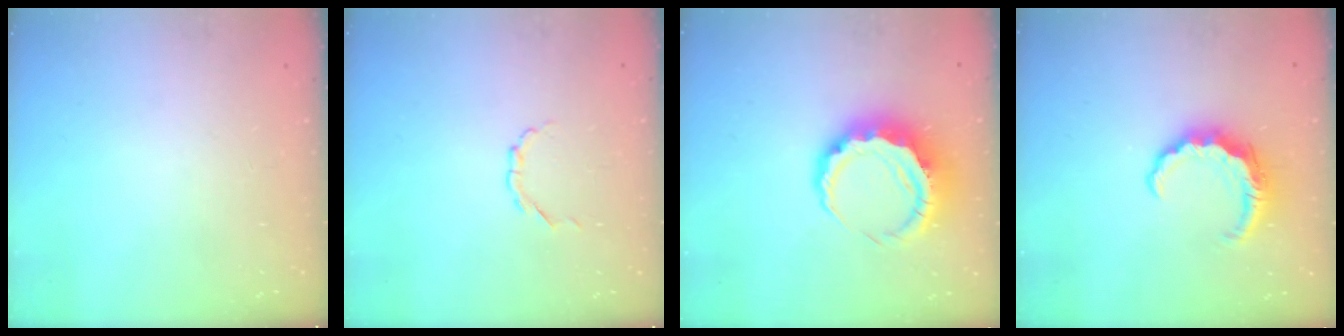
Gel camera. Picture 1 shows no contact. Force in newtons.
{"total": 2.5, "press": 2.4, "slide": 0.6}
{"total": 10.2, "press": 9.9, "slide": 2.2}
{"total": 7.1, "press": 7.0, "slide": 0.8}